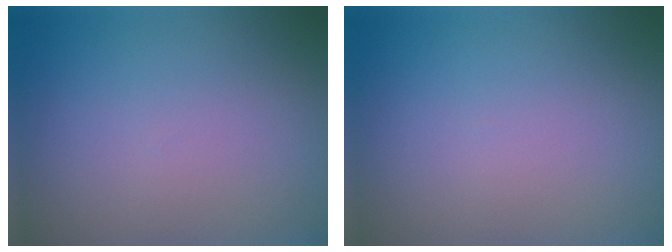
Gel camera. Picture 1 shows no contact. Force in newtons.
{"total": 0.0}